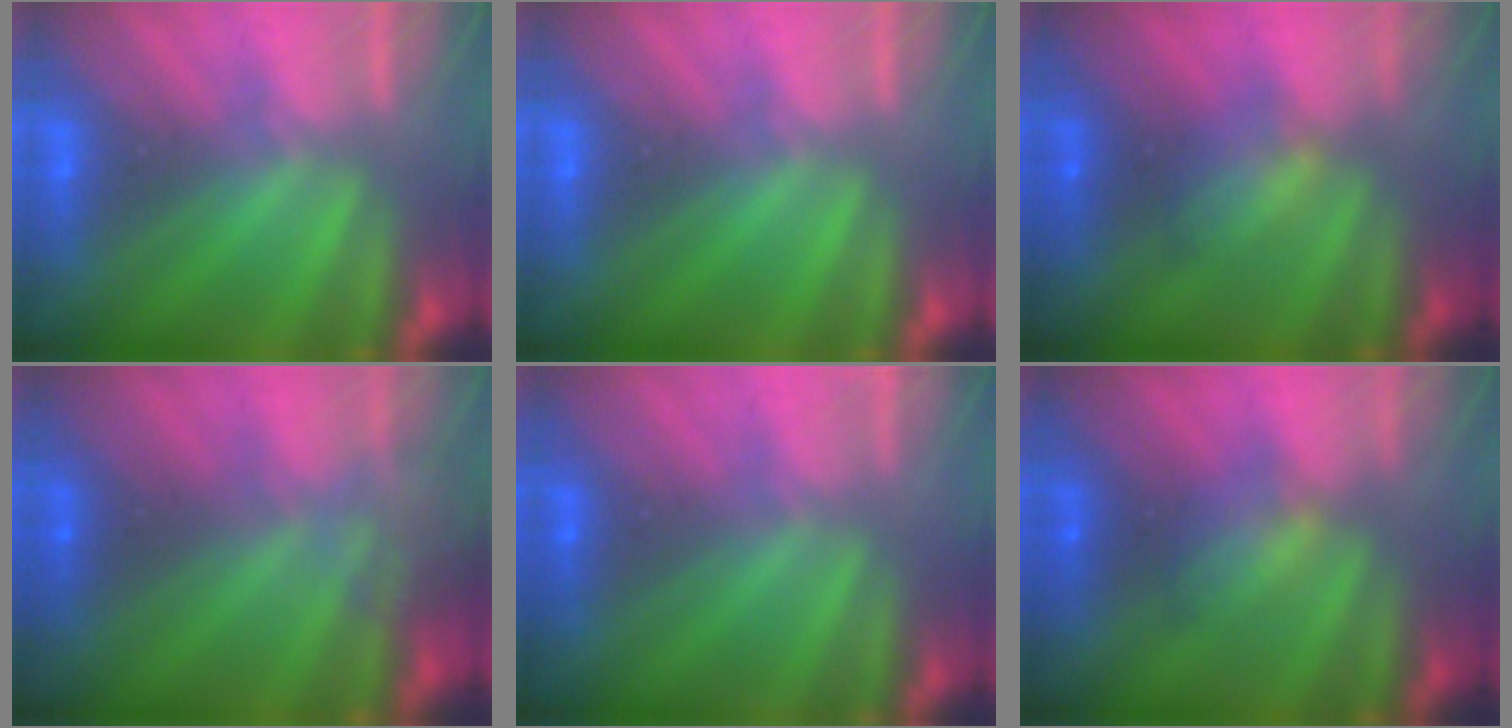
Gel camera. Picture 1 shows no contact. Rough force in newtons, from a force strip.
{"total": 0.0}
{"total": 2.3}
{"total": 2.2}
{"total": 2.4}
{"total": 2.3}